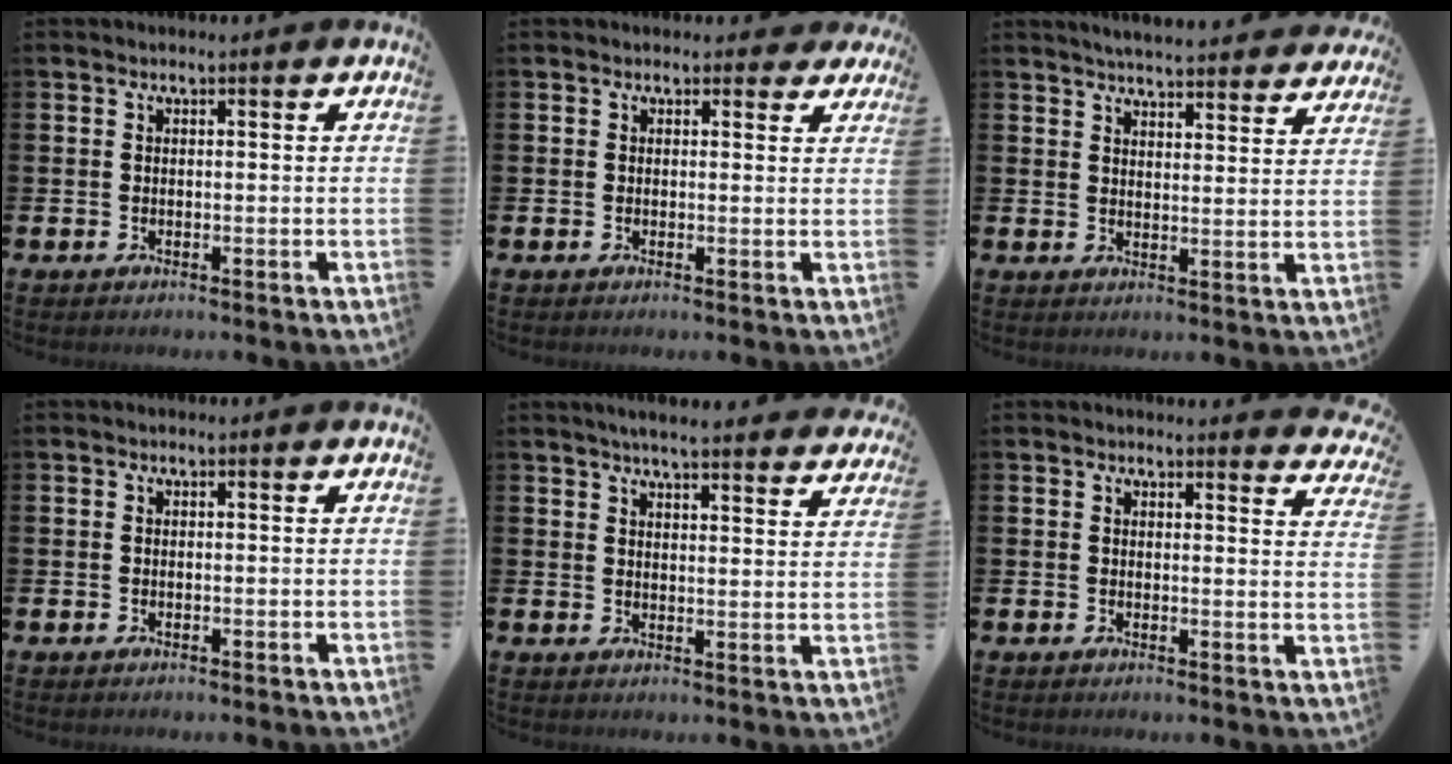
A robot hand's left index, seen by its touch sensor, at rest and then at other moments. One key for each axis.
{"total": 1.2, "fx": 0.8, "fy": 0.9, "fz": 0.3, "tx": 0.001, "ty": 0.007, "tz": 0.011}
{"total": 4.9, "fx": 4.9, "fy": 0.4, "fz": 0.6, "tx": -0.018, "ty": -0.032, "tz": 0.085}
{"total": 0.0}
{"total": 4.9, "fx": 4.7, "fy": -0.2, "fz": 1.2, "tx": -0.032, "ty": -0.026, "tz": 0.082}
{"total": 2.5, "fx": 2.5, "fy": 0.1, "fz": 0.0, "tx": 0.006, "ty": -0.017, "tz": 0.044}